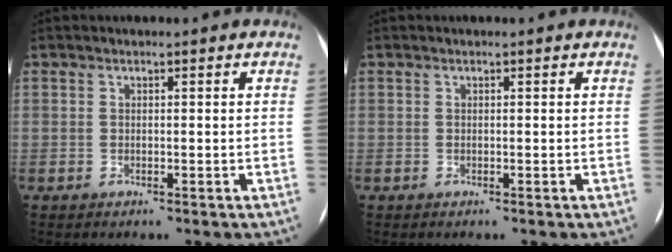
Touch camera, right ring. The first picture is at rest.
{"total": 0.0}